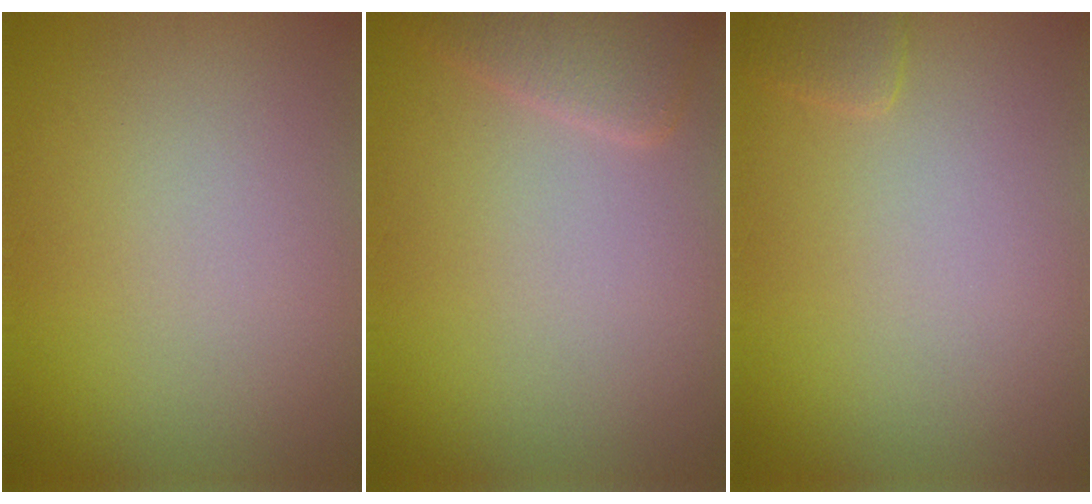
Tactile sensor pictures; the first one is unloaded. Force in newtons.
{"total": 2.6, "press": 2.6, "slide": 0.3}
{"total": 1.1, "press": 1.1, "slide": 0.1}